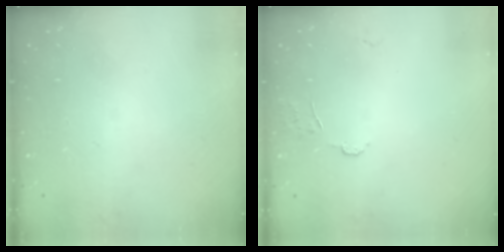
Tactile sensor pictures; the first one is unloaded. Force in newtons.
{"total": 5.6, "press": 5.6, "slide": 0.4}